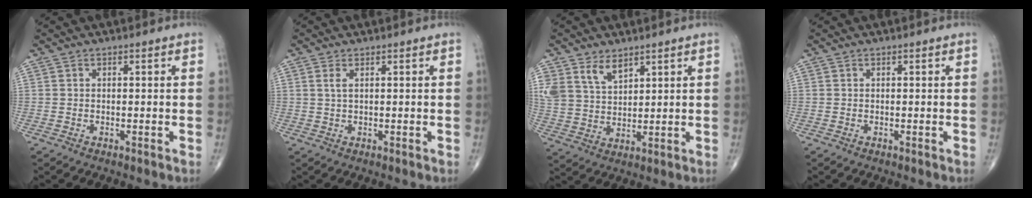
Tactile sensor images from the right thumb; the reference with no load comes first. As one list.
[{"total": 1.6, "force": [0.6, 0.5, 1.3], "torque": [-0.033, 0.004, 0.017]}, {"total": 7.3, "force": [4.7, 4.2, 3.7], "torque": [-0.057, -0.024, 0.100]}, {"total": 0.0}]